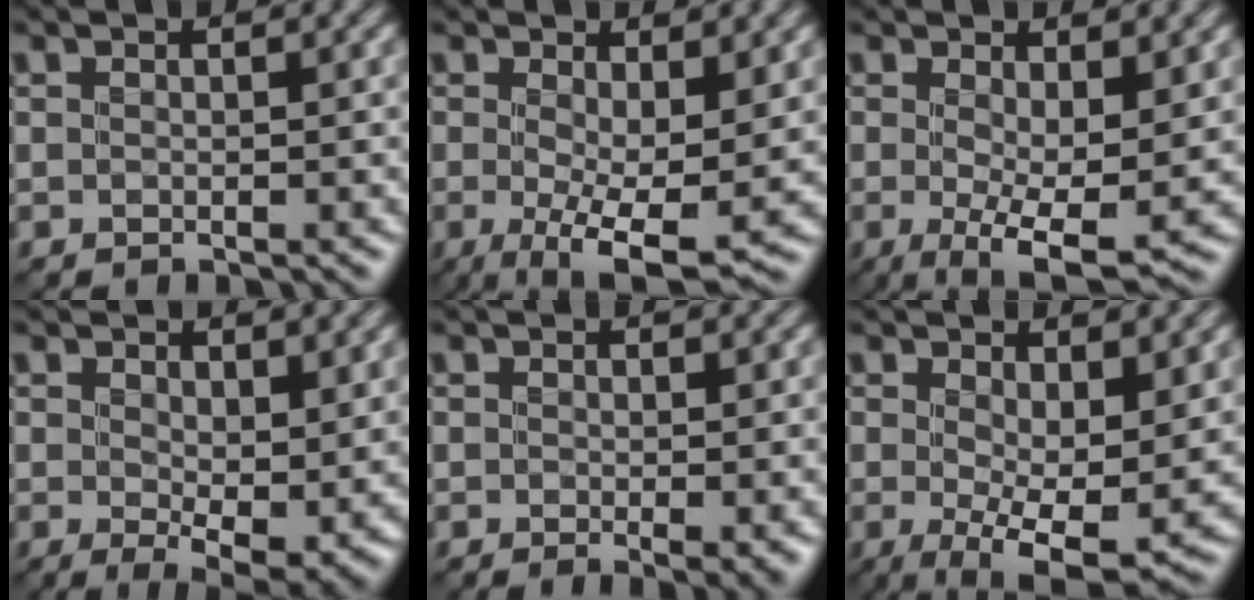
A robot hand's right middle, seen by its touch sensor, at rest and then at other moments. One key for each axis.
{"total": 6.9, "fx": -0.4, "fy": 2.1, "fz": 6.5, "tx": -0.108, "ty": -0.016, "tz": -0.006}
{"total": 6.0, "fx": -0.1, "fy": 1.8, "fz": 5.7, "tx": -0.098, "ty": -0.016, "tz": 0.000}
{"total": 5.2, "fx": 1.0, "fy": 2.2, "fz": 4.6, "tx": -0.078, "ty": -0.014, "tz": 0.022}
{"total": 1.5, "fx": 0.1, "fy": 0.1, "fz": 1.5, "tx": -0.021, "ty": -0.006, "tz": 0.003}
{"total": 7.5, "fx": 0.2, "fy": 2.9, "fz": 6.9, "tx": -0.110, "ty": -0.017, "tz": 0.005}